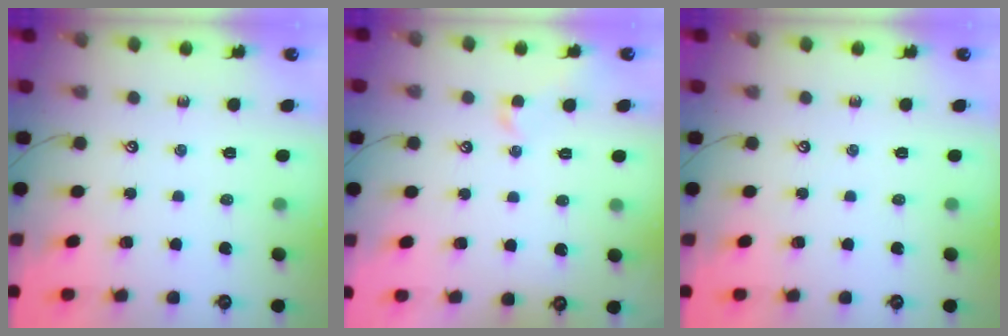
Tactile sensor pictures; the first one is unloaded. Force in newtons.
{"total": 0.6, "press": 0.1, "slide": 0.5}
{"total": 0.0}